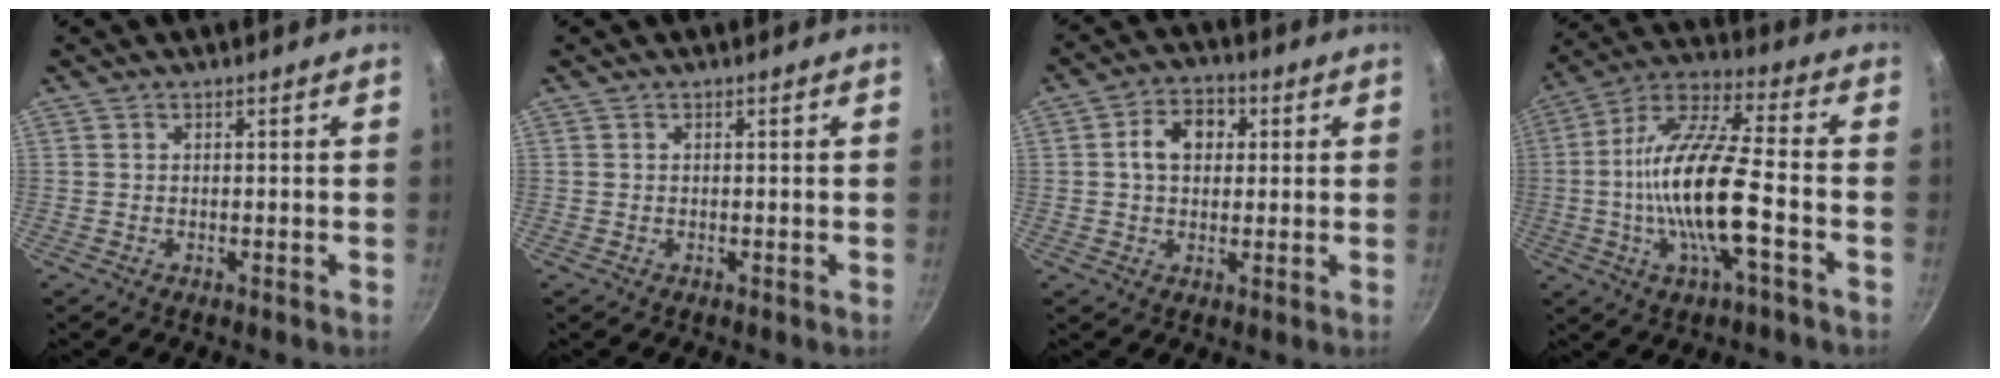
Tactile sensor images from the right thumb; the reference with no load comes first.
{"total": 0.0}
{"total": 7.5, "force": [1.4, 5.7, 4.8], "torque": [-0.051, 0.012, 0.012]}
{"total": 17.8, "force": [-3.8, 4.8, 16.7], "torque": [-0.318, 0.032, -0.084]}